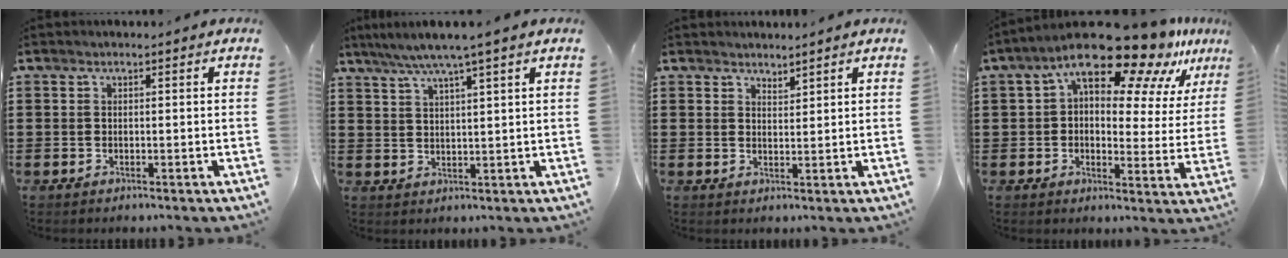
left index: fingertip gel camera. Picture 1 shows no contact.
{"total": 3.9, "force": [2.8, -0.4, 2.7], "torque": [-0.057, -0.004, 0.049]}
{"total": 1.9, "force": [1.9, 0.2, -0.1], "torque": [-0.002, 0.000, 0.037]}
{"total": 16.2, "force": [12.1, 5.0, 9.6], "torque": [-0.173, -0.066, 0.203]}